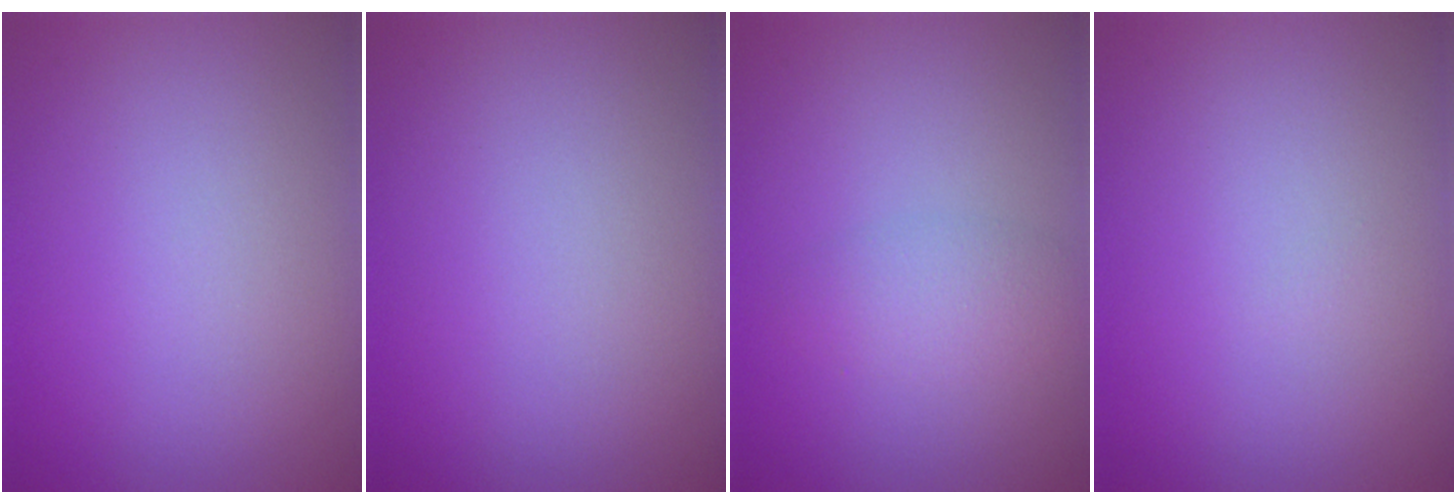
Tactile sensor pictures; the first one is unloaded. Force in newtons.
{"total": 0.0}
{"total": 2.1, "press": 2.1, "slide": 0.1}
{"total": 0.0}